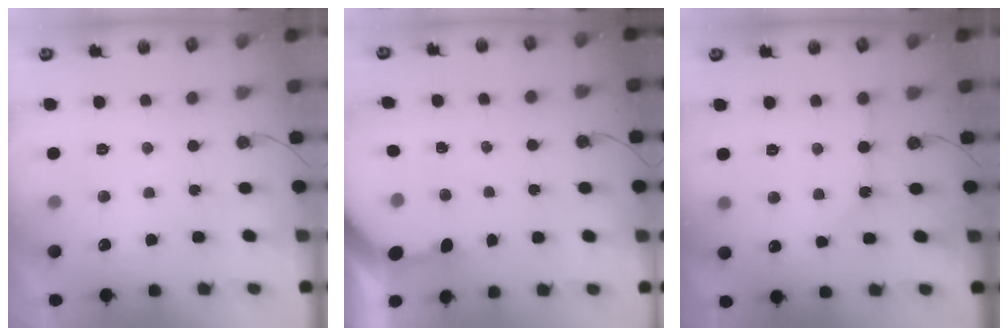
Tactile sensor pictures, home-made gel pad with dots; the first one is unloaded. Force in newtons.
{"total": 3.2, "press": 3.2, "slide": 0.4}
{"total": 2.1, "press": 2.1, "slide": 0.4}